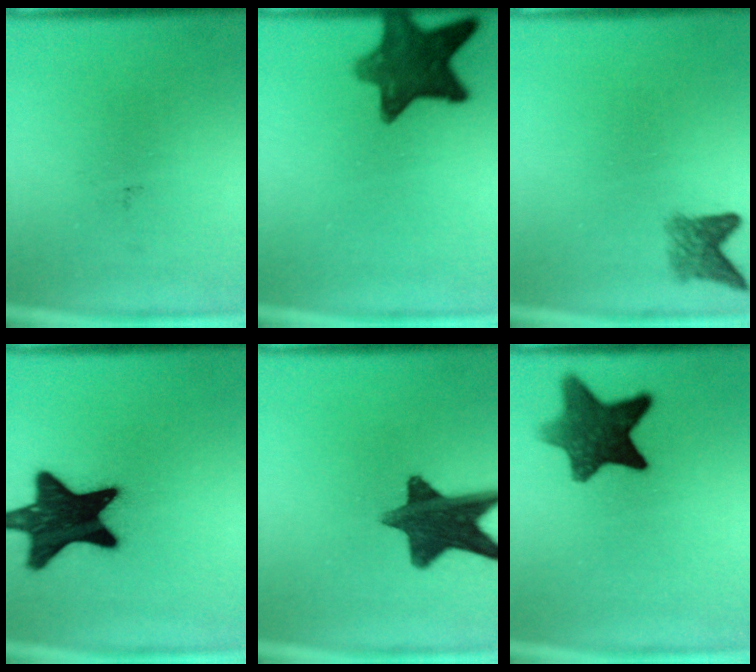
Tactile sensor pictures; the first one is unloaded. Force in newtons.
{"total": 10.5}
{"total": 2.8}
{"total": 18.9}
{"total": 12.8}
{"total": 10.7}